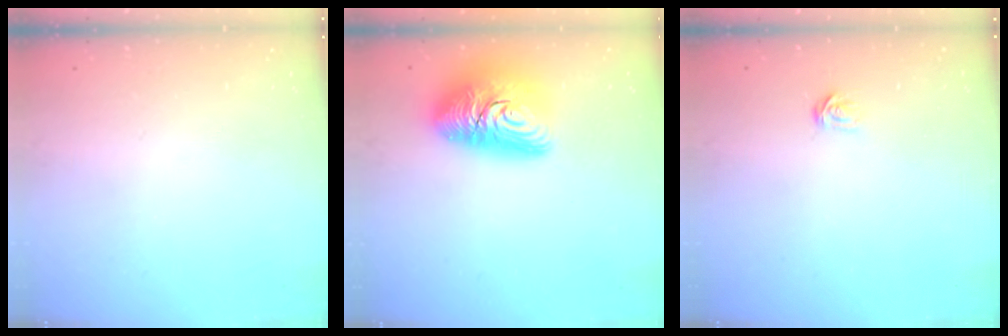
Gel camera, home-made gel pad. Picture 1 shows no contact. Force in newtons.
{"total": 17.9, "press": 17.8, "slide": 1.4}
{"total": 2.4, "press": 2.4, "slide": 0.2}